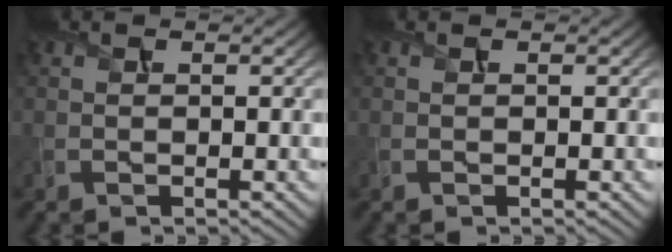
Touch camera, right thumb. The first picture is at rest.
{"total": 0.0}